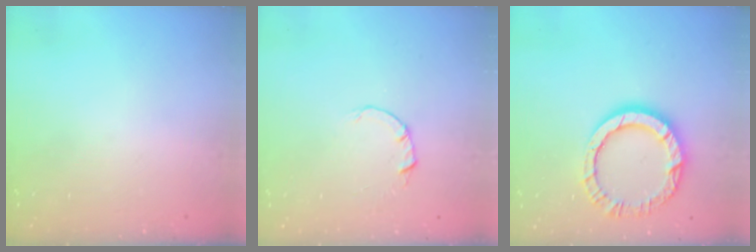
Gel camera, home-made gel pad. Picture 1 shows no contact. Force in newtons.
{"total": 2.0, "press": 2.0, "slide": 0.3}
{"total": 11.7, "press": 11.7, "slide": 1.2}